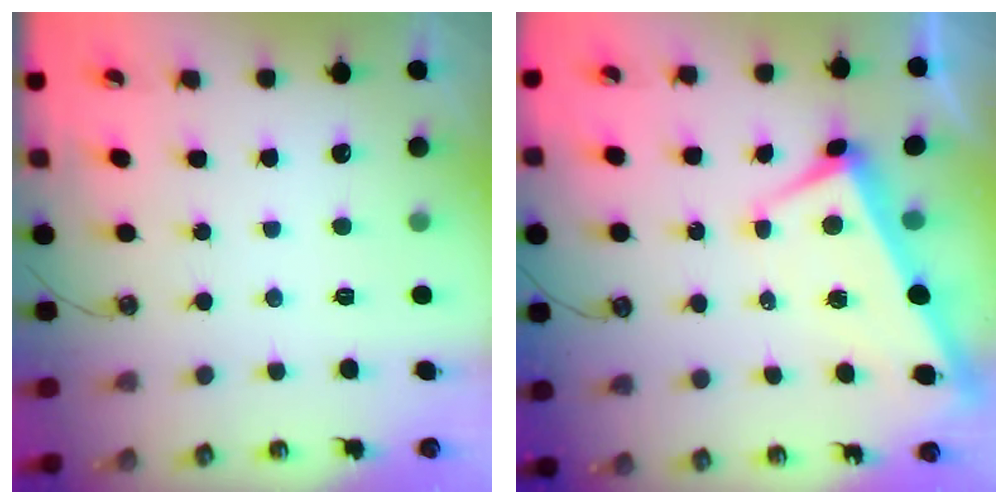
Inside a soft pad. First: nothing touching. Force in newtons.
{"total": 1.7, "press": 1.4, "slide": 0.9}